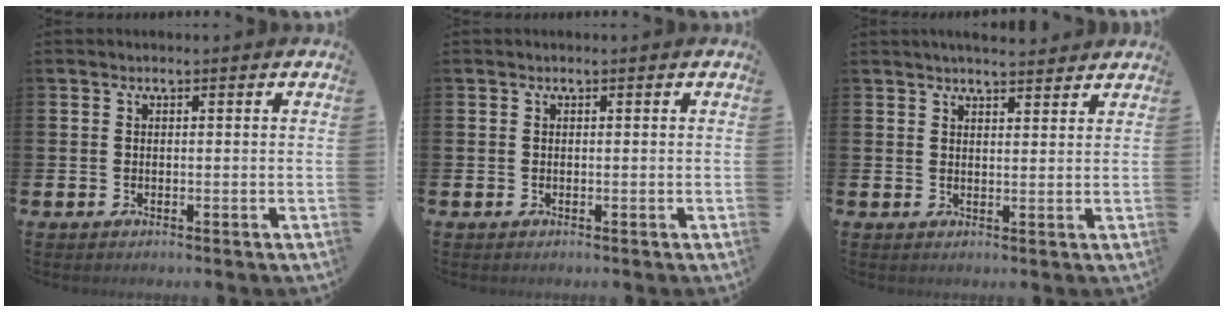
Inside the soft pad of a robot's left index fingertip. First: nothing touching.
{"total": 0.0}
{"total": 3.2, "force": [3.2, 0.2, 0.4], "torque": [-0.015, -0.012, 0.058]}